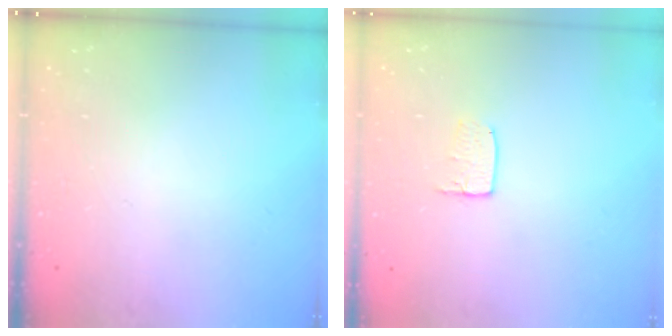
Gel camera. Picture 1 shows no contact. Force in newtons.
{"total": 5.4, "press": 5.4, "slide": 0.3}